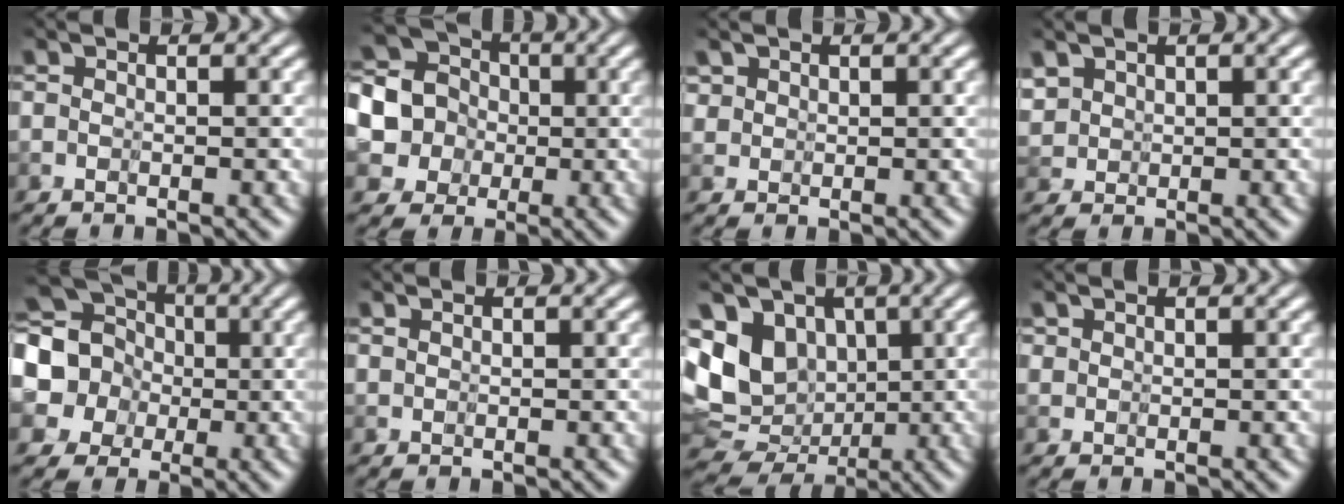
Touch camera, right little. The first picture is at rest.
{"total": 7.0, "force": [0.6, 6.5, 2.6], "torque": [-0.093, 0.006, -0.016]}
{"total": 2.7, "force": [1.9, 1.7, 1.1], "torque": [-0.036, 0.011, 0.009]}
{"total": 2.1, "force": [1.4, 1.3, 1.0], "torque": [-0.045, 0.002, 0.021]}
{"total": 10.2, "force": [0.6, 9.4, 4.1], "torque": [-0.140, 0.005, -0.026]}
{"total": 0.8, "force": [0.7, 0.2, 0.2], "torque": [-0.007, 0.001, 0.009]}
{"total": 10.8, "force": [1.3, 9.2, 5.5], "torque": [-0.136, 0.005, 0.022]}
{"total": 1.4, "force": [1.1, 0.9, 0.4], "torque": [-0.017, 0.004, 0.002]}